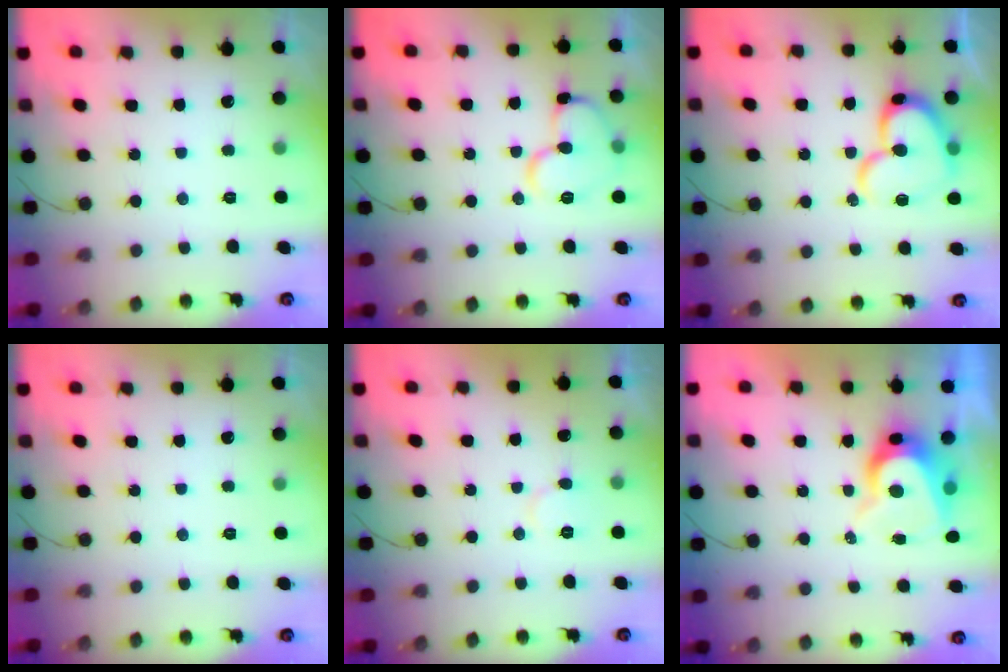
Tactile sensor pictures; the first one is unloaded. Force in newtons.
{"total": 12.1, "press": 12.0, "slide": 1.4}
{"total": 16.3, "press": 16.3, "slide": 1.3}
{"total": 0.0}
{"total": 4.8, "press": 4.8, "slide": 0.6}
{"total": 8.8, "press": 8.8, "slide": 0.9}